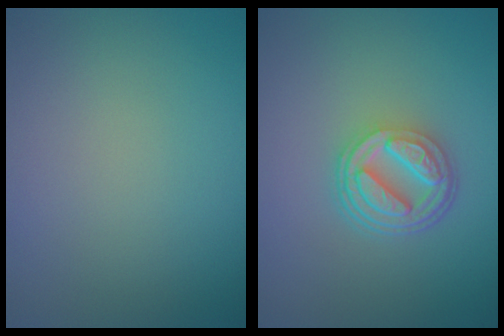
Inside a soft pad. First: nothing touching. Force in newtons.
{"total": 5.2, "press": 3.9, "slide": 3.4}